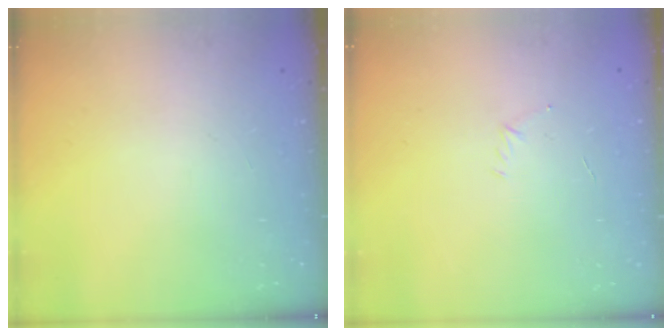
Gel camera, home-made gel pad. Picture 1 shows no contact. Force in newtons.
{"total": 2.9, "press": 2.8, "slide": 0.8}